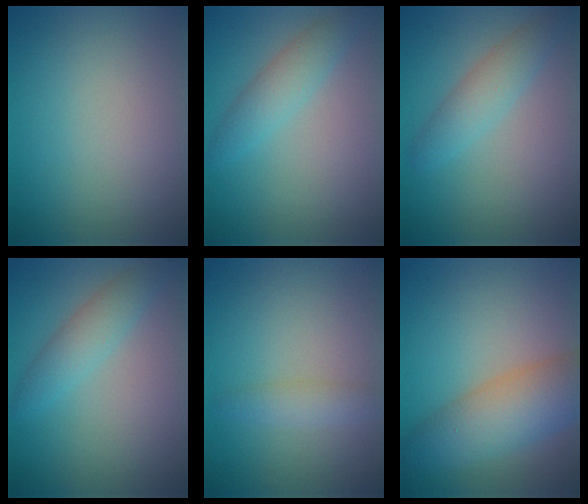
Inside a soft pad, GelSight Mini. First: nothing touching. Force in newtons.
{"total": 2.6, "press": 2.6, "slide": 0.0}
{"total": 2.7, "press": 2.7, "slide": 0.1}
{"total": 2.6, "press": 2.6, "slide": 0.0}
{"total": 1.6, "press": 1.6, "slide": 0.1}
{"total": 6.7, "press": 6.7, "slide": 0.3}